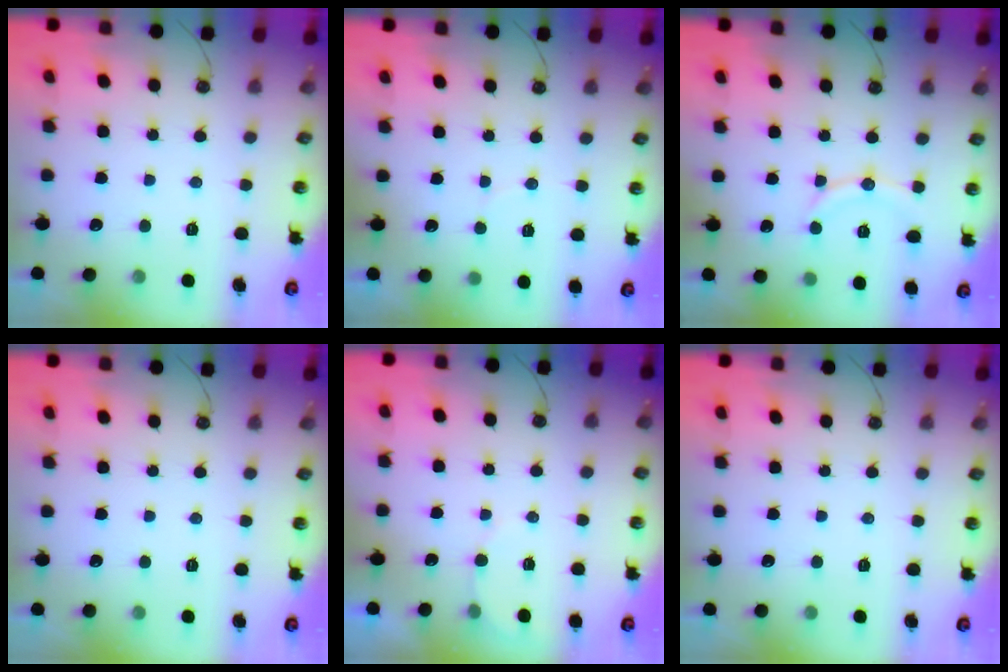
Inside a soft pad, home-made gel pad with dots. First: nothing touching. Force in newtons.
{"total": 2.0, "press": 1.8, "slide": 1.0}
{"total": 9.4, "press": 9.4, "slide": 0.6}
{"total": 0.0}
{"total": 3.3, "press": 3.3, "slide": 0.3}
{"total": 0.0}